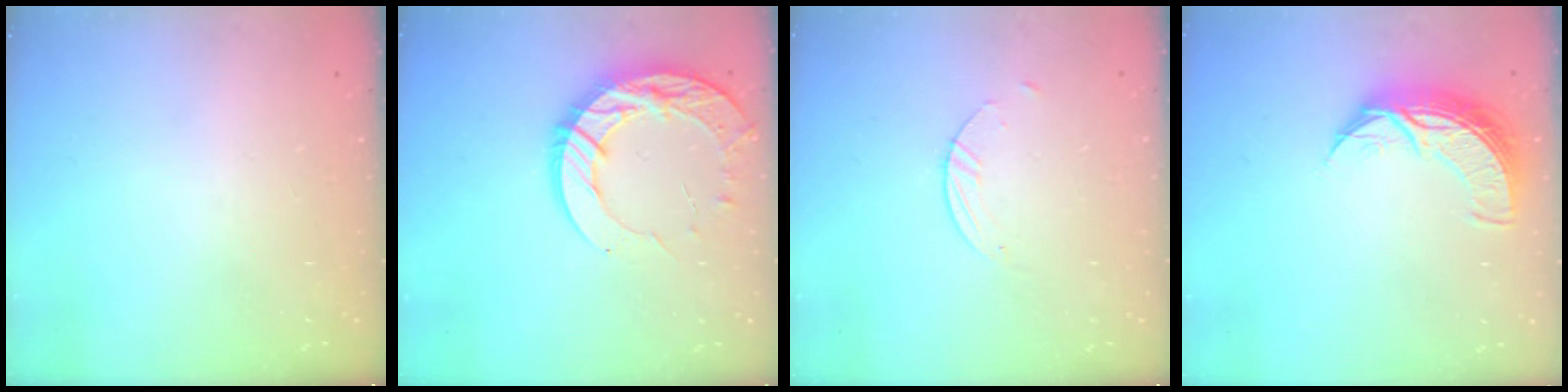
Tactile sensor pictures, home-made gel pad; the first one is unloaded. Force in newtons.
{"total": 15.5, "press": 15.4, "slide": 1.2}
{"total": 1.5, "press": 1.5, "slide": 0.1}
{"total": 9.5, "press": 9.5, "slide": 0.6}